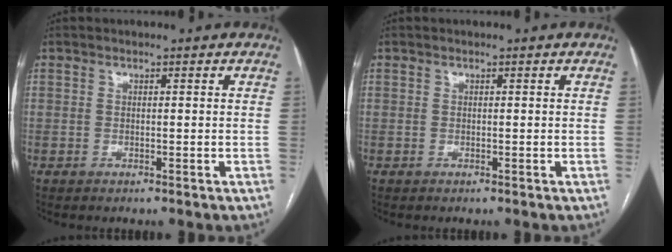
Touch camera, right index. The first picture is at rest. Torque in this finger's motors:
{"motor_torque": [0.09, 0.09, 0.00, 0.00]}